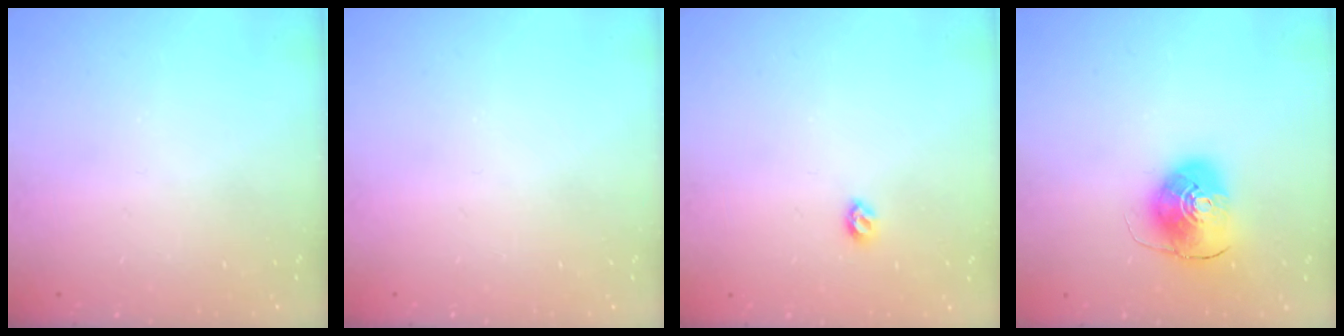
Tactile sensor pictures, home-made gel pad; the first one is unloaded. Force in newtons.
{"total": 0.0}
{"total": 5.3, "press": 5.3, "slide": 0.7}
{"total": 9.3, "press": 9.3, "slide": 1.1}